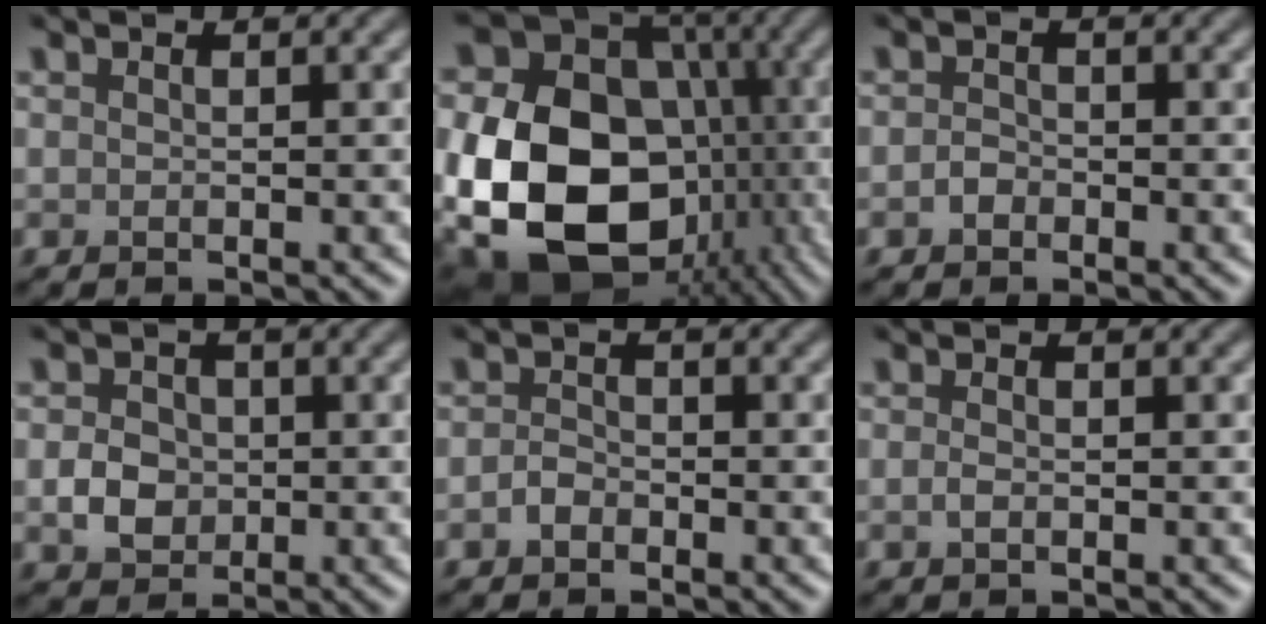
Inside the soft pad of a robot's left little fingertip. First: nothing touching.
{"total": 20.5, "force": [-4.5, 16.2, 11.7], "torque": [-0.226, -0.031, -0.069]}
{"total": 1.1, "force": [-0.5, 0.8, 0.4], "torque": [-0.009, 0.000, -0.012]}
{"total": 2.8, "force": [-0.3, 2.4, 1.4], "torque": [-0.024, 0.000, -0.009]}
{"total": 1.2, "force": [-0.7, 0.8, 0.6], "torque": [-0.011, 0.002, -0.016]}
{"total": 0.7, "force": [-0.3, 0.3, 0.6], "torque": [-0.015, -0.002, -0.006]}